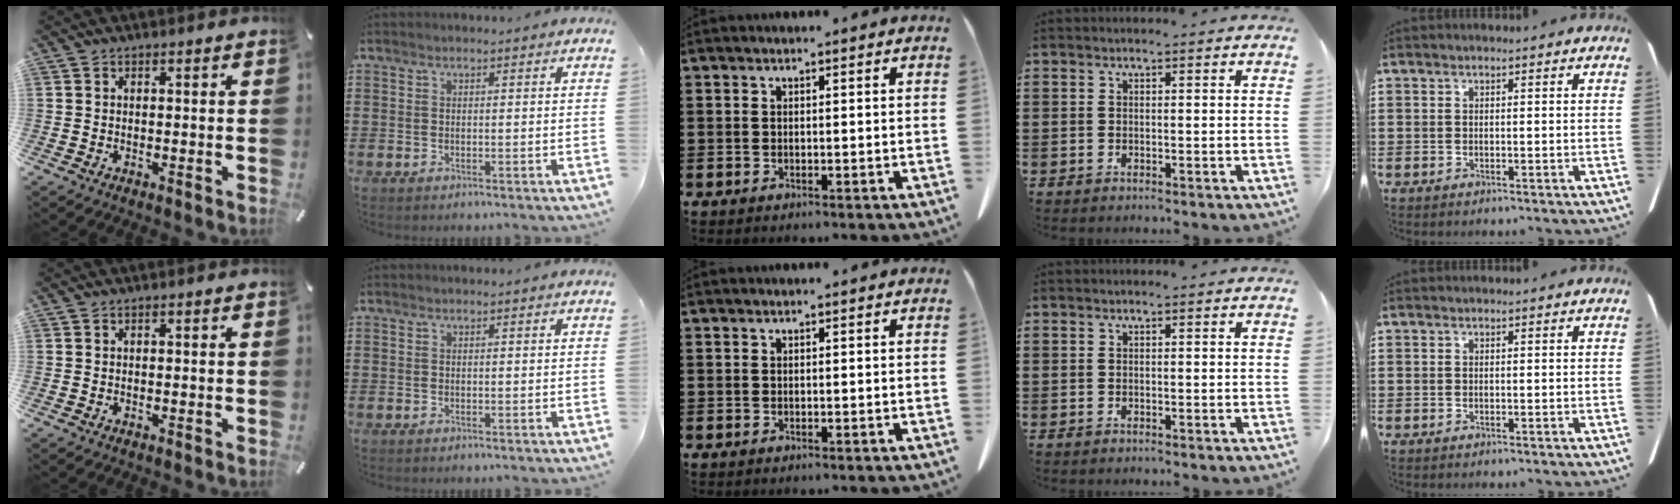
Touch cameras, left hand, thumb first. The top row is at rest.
{}